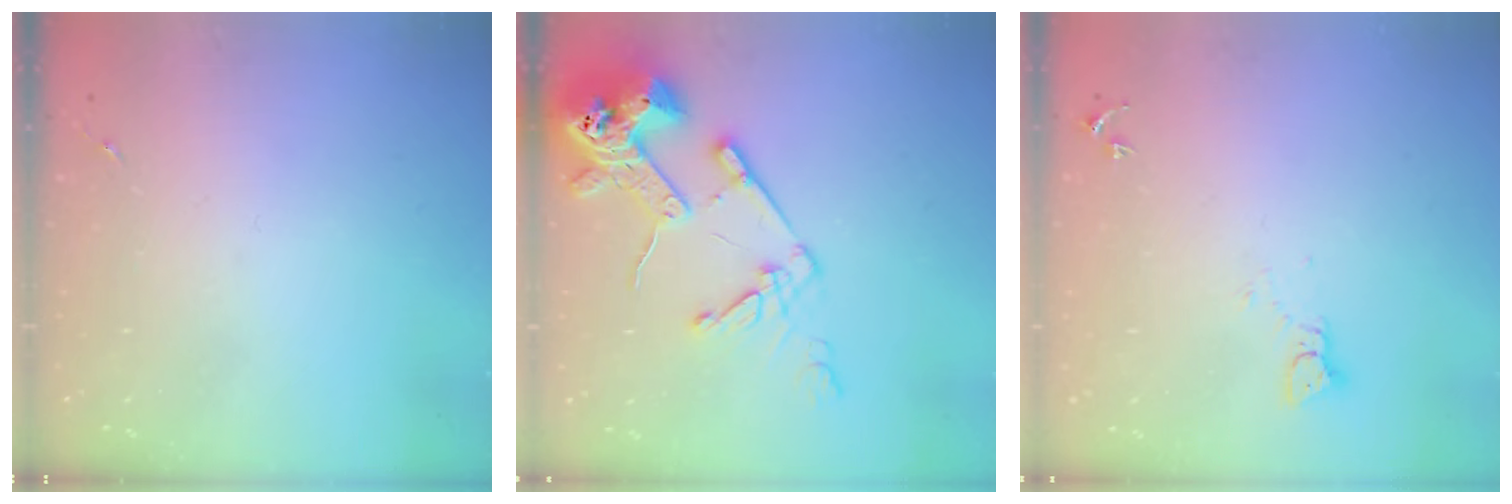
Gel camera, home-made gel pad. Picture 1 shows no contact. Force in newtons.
{"total": 17.2, "press": 17.1, "slide": 2.2}
{"total": 3.2, "press": 3.2, "slide": 0.4}